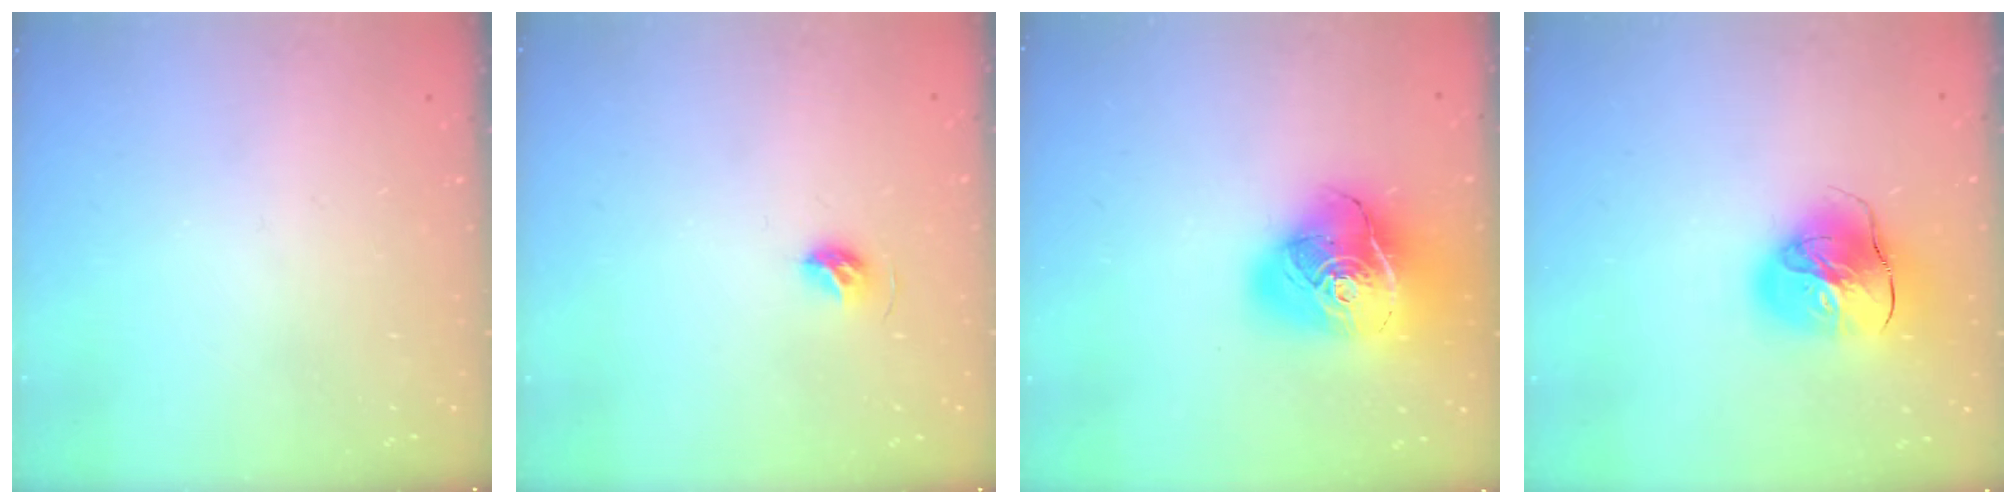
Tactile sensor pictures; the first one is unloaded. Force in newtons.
{"total": 5.4, "press": 5.2, "slide": 1.2}
{"total": 22.2, "press": 22.0, "slide": 2.8}
{"total": 14.1, "press": 14.0, "slide": 2.0}